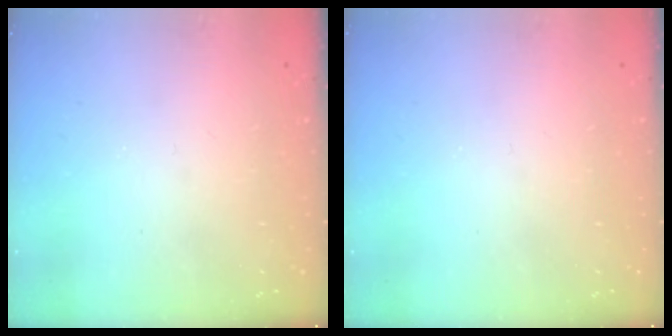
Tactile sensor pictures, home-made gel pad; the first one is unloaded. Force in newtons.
{"total": 0.0}